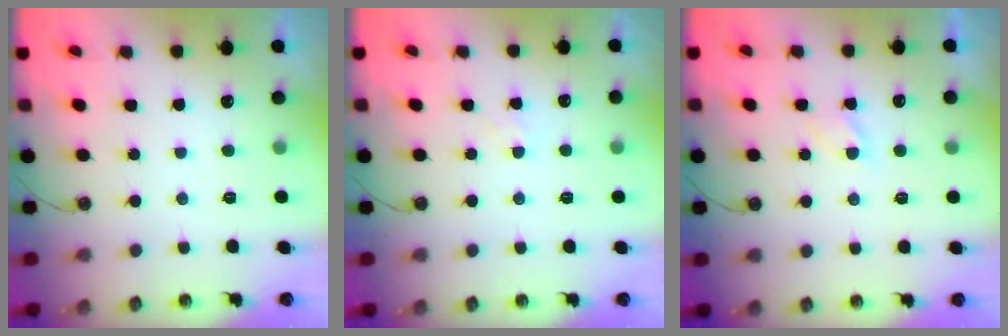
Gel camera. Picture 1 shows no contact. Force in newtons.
{"total": 4.5, "press": 4.4, "slide": 0.5}
{"total": 2.8, "press": 2.7, "slide": 0.4}